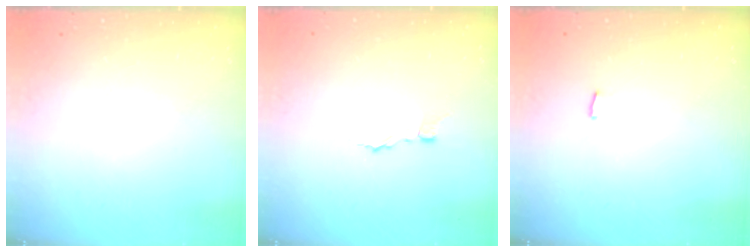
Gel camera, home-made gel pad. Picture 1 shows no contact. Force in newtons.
{"total": 2.9, "press": 2.9, "slide": 0.3}
{"total": 2.2, "press": 2.1, "slide": 0.4}